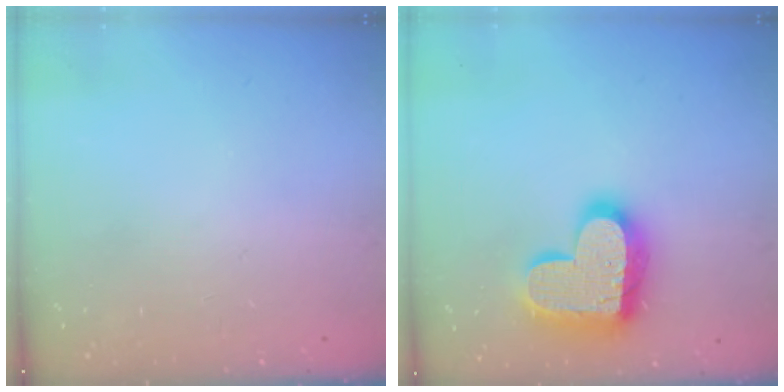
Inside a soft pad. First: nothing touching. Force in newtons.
{"total": 18.7, "press": 18.7, "slide": 1.2}